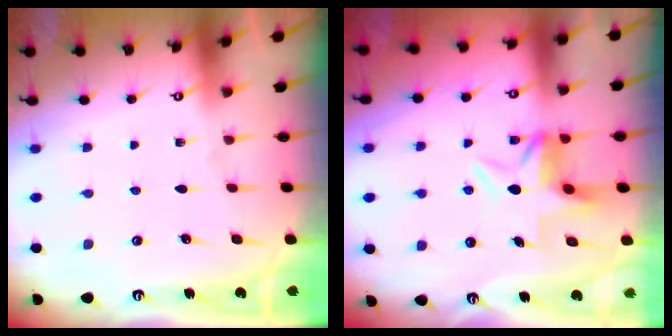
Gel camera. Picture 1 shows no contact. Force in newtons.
{"total": 6.4, "press": 6.4, "slide": 0.4}